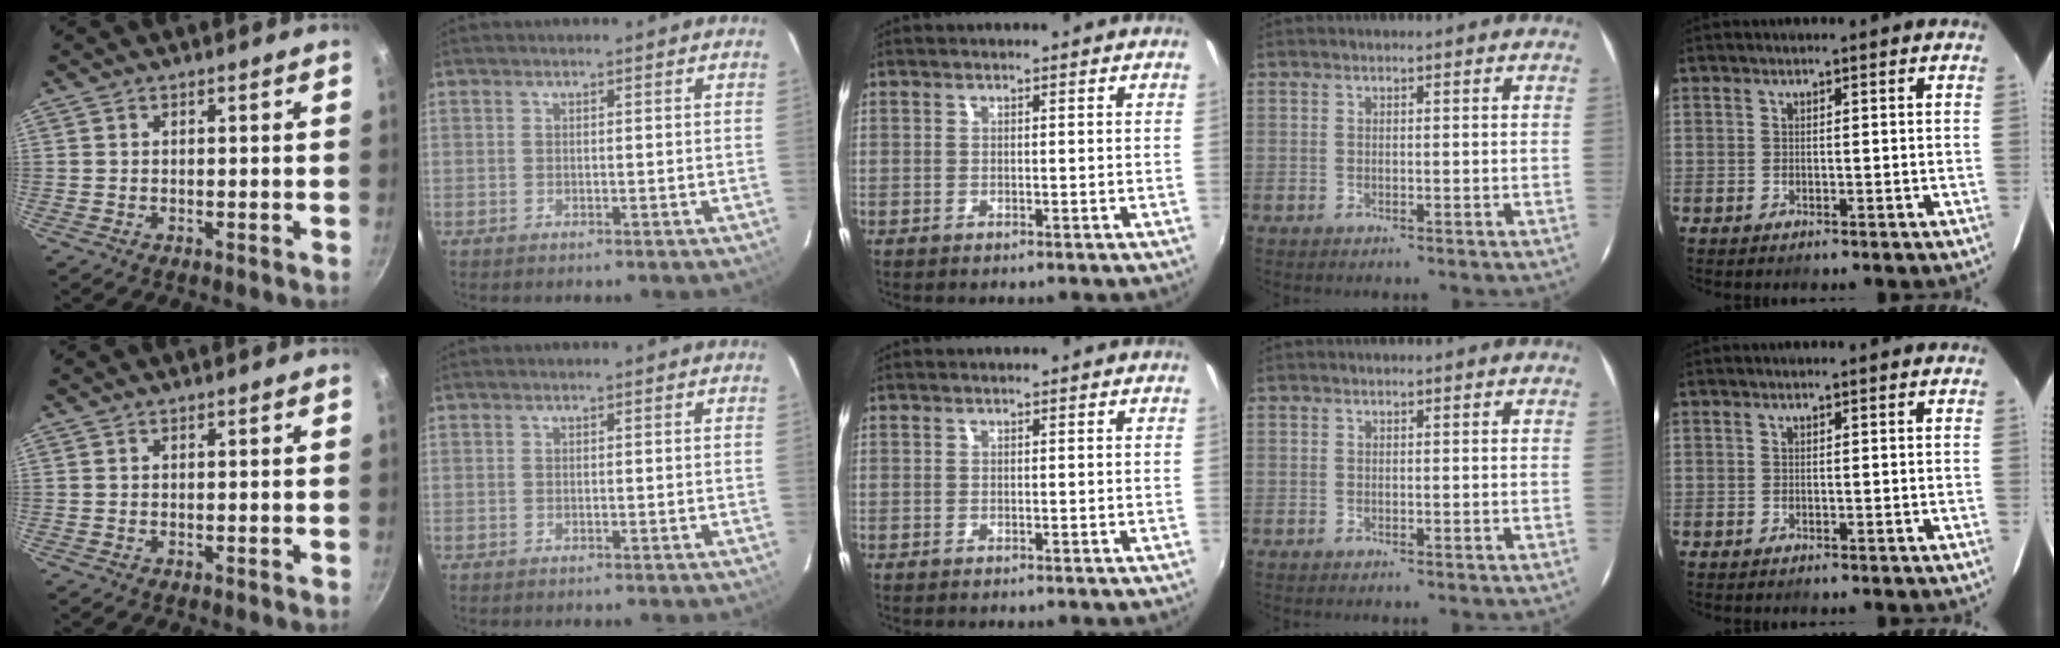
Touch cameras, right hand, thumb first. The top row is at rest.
{}